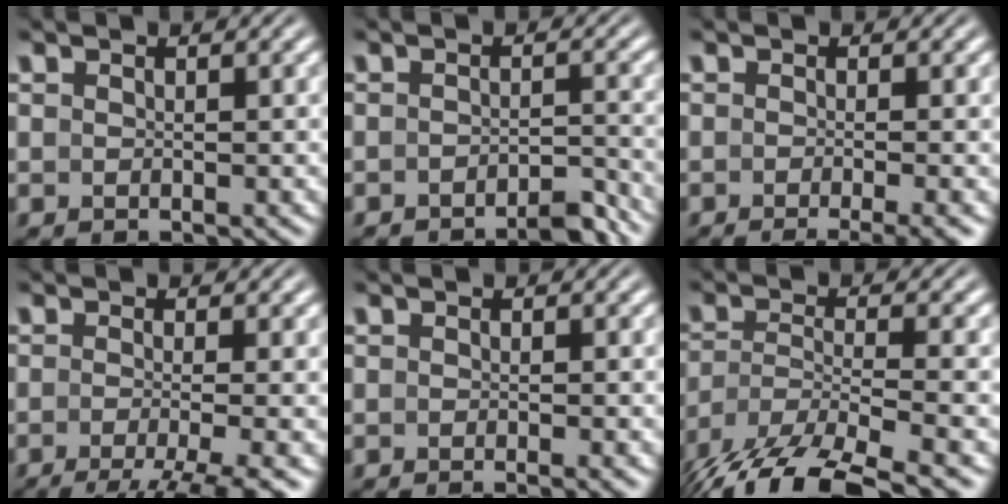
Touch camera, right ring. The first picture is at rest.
{"total": 2.9, "force": [-2.7, 0.1, 0.8], "torque": [-0.008, -0.005, -0.049]}
{"total": 5.7, "force": [-4.6, 1.1, 3.1], "torque": [-0.041, -0.014, -0.062]}
{"total": 8.4, "force": [-5.6, 2.9, 5.4], "torque": [-0.084, -0.035, -0.068]}
{"total": 1.4, "force": [-1.0, -0.2, 0.9], "torque": [-0.007, 0.004, -0.017]}
{"total": 9.2, "force": [-5.9, 4.1, 5.9], "torque": [-0.129, -0.044, -0.069]}